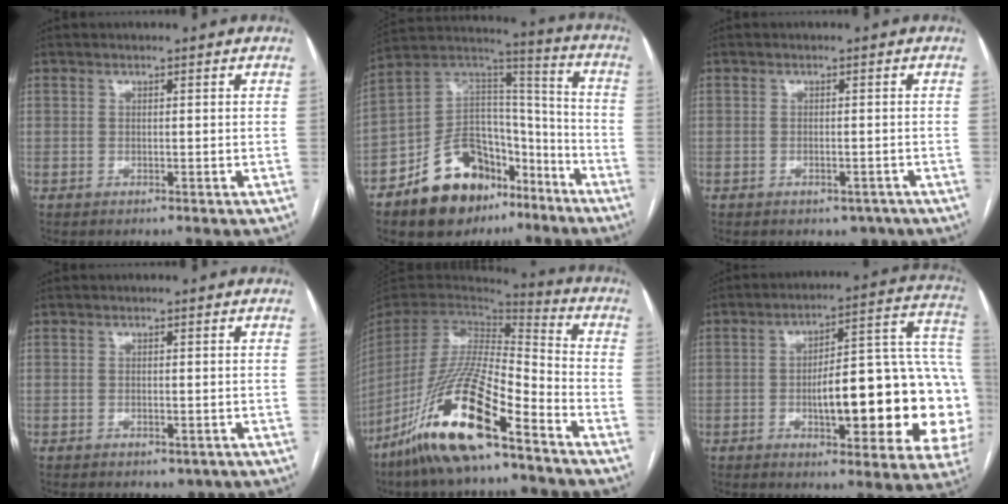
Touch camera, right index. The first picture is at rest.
{"total": 19.4, "force": [-12.2, 11.3, 10.0], "torque": [-0.162, 0.065, -0.197]}
{"total": 2.9, "force": [-2.1, 1.6, 1.1], "torque": [-0.008, 0.002, -0.021]}
{"total": 2.1, "force": [-1.3, 1.1, 1.2], "torque": [-0.013, -0.001, -0.008]}
{"total": 19.1, "force": [-12.4, 2.8, 14.3], "torque": [-0.316, -0.043, -0.238]}
{"total": 24.0, "force": [-4.3, 5.9, 22.9], "torque": [-0.235, 0.037, -0.045]}